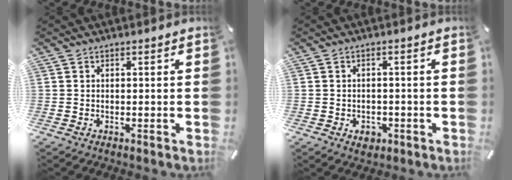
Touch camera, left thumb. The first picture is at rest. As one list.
[{"total": 3.1, "force": [-1.3, 2.4, 1.4], "torque": [-0.024, 0.007, -0.023]}]